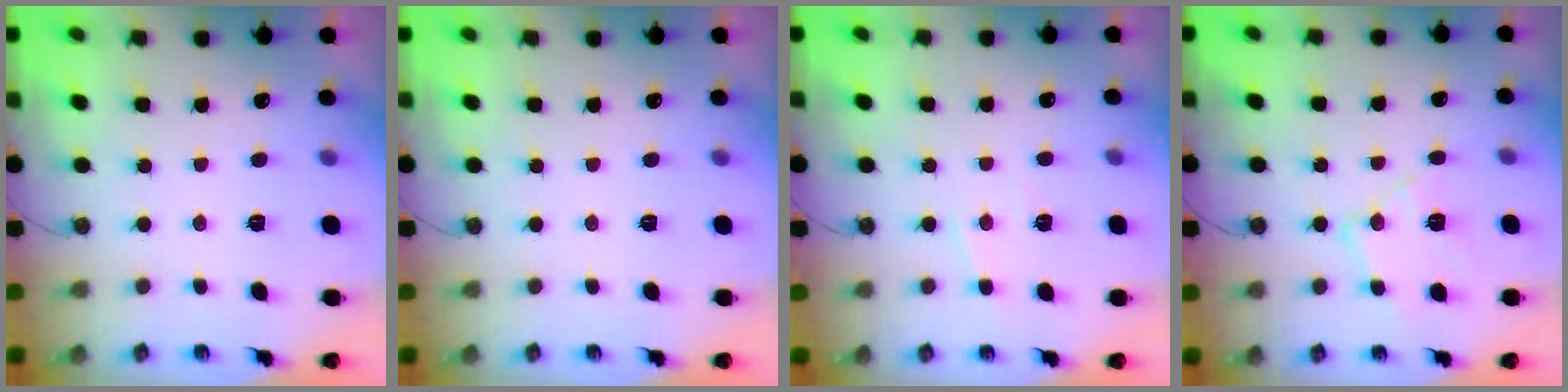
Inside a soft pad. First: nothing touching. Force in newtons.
{"total": 0.0}
{"total": 5.3, "press": 5.2, "slide": 0.7}
{"total": 13.0, "press": 13.0, "slide": 0.8}